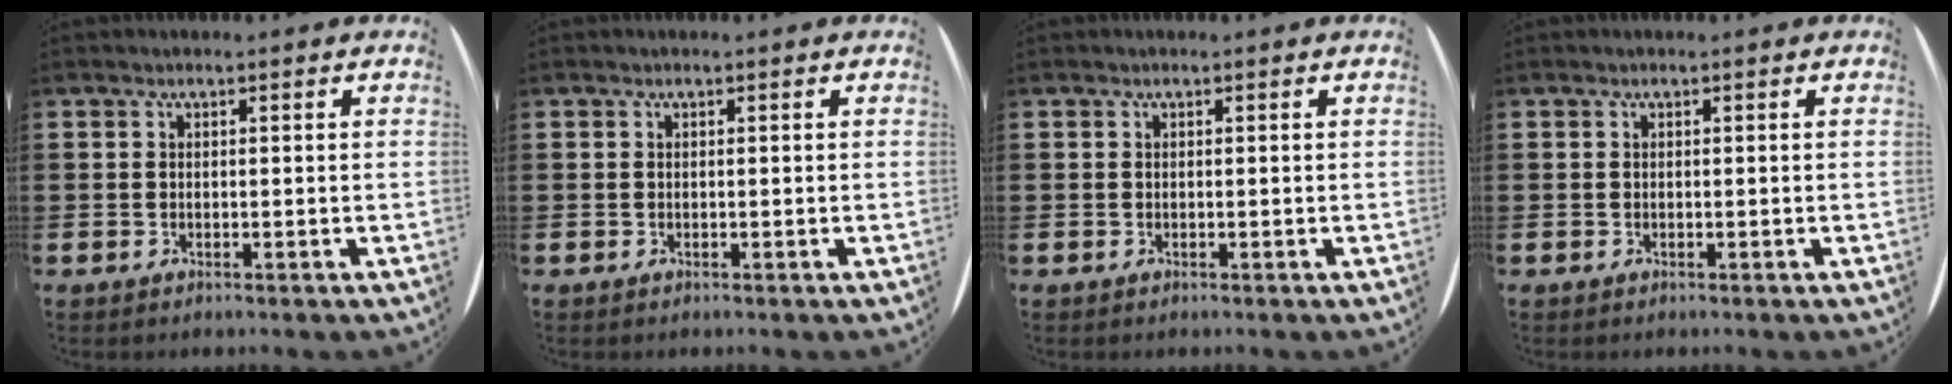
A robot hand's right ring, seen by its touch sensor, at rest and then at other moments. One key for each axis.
{"total": 0.0}
{"total": 0.0}
{"total": 0.0}